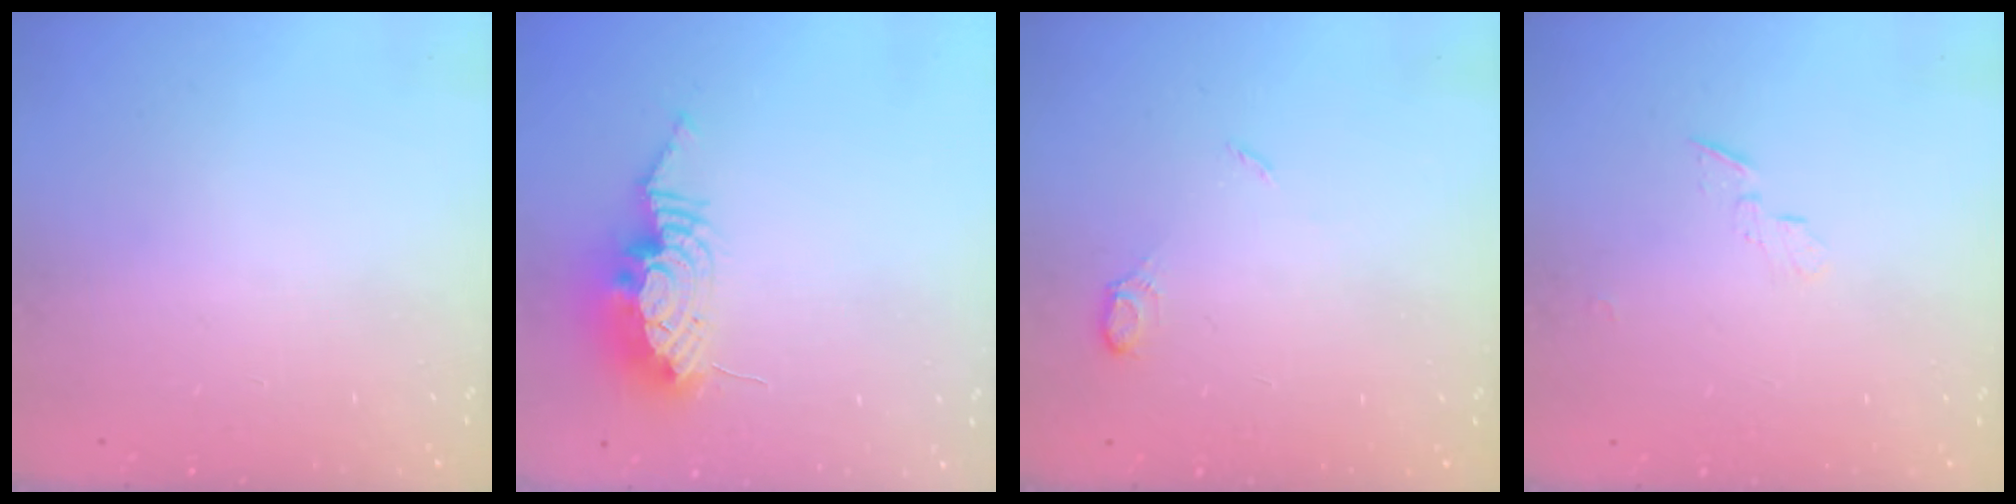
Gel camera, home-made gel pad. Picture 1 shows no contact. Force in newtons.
{"total": 13.9, "press": 13.8, "slide": 1.2}
{"total": 5.4, "press": 5.4, "slide": 0.6}
{"total": 3.3, "press": 3.3, "slide": 0.3}